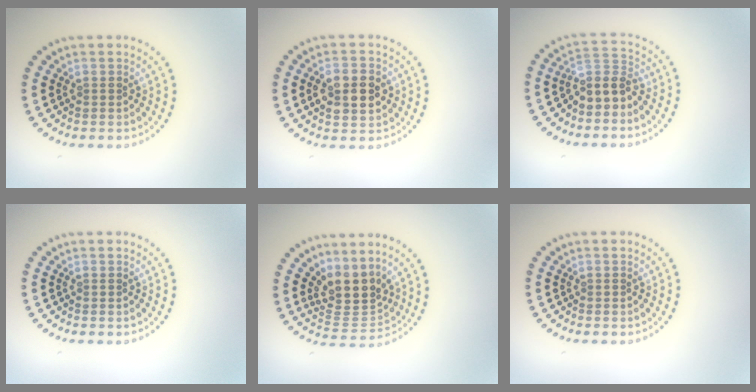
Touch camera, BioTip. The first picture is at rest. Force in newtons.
{"total": 4.6, "press": 4.6, "slide": 0.2}
{"total": 3.4, "press": 2.7, "slide": 2.1}
{"total": 0.0}
{"total": 3.9, "press": 2.8, "slide": 2.8}
{"total": 0.0}